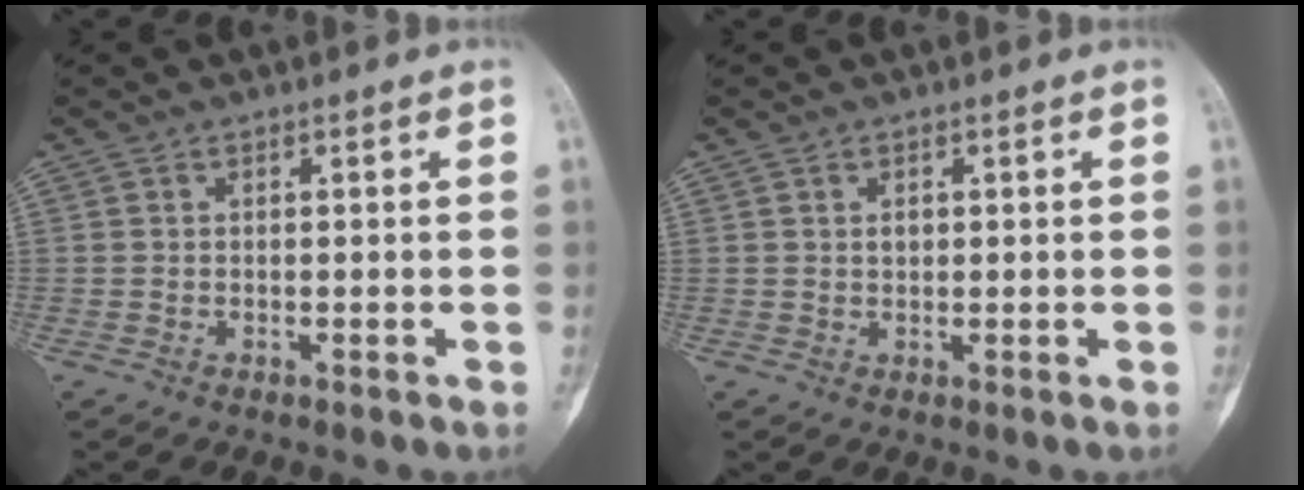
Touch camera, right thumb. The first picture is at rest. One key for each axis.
{"total": 1.1, "fx": 0.3, "fy": 0.8, "fz": 0.7, "tx": -0.011, "ty": 0.000, "tz": 0.007}